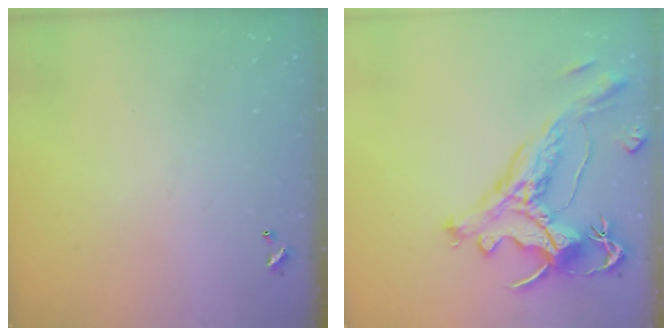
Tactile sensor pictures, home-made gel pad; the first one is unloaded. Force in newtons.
{"total": 2.1, "press": 1.6, "slide": 1.3}